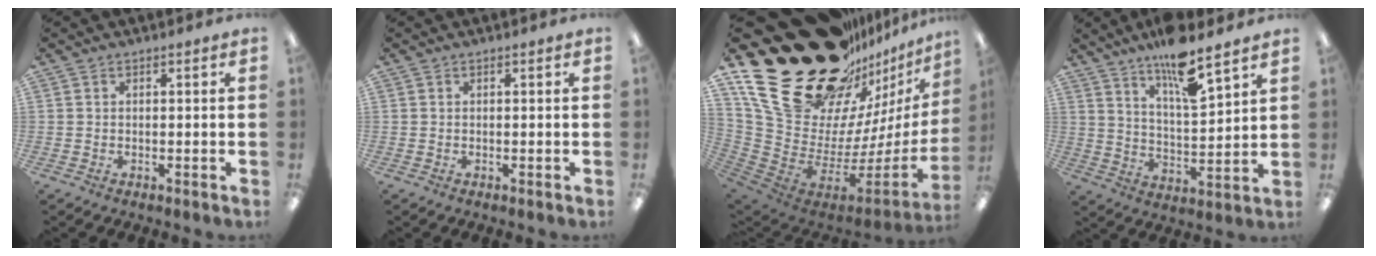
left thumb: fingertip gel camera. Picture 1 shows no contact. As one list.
[{"total": 0.0}, {"total": 37.0, "force": [22.0, 20.2, 21.8], "torque": [-0.325, -0.177, 0.462]}, {"total": 12.0, "force": [9.6, 2.1, 6.9], "torque": [-0.121, -0.059, 0.163]}]